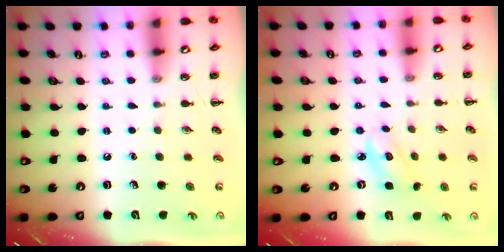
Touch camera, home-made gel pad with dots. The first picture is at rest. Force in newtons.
{"total": 2.6, "press": 2.5, "slide": 0.5}